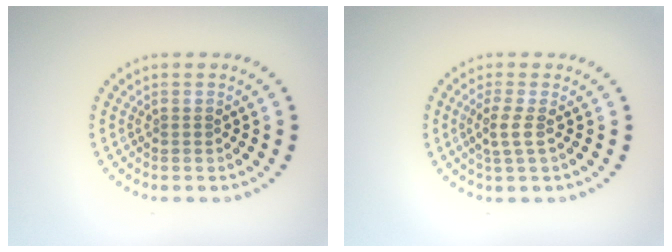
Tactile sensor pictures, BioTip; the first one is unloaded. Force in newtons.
{"total": 1.9, "press": 1.6, "slide": 1.0}